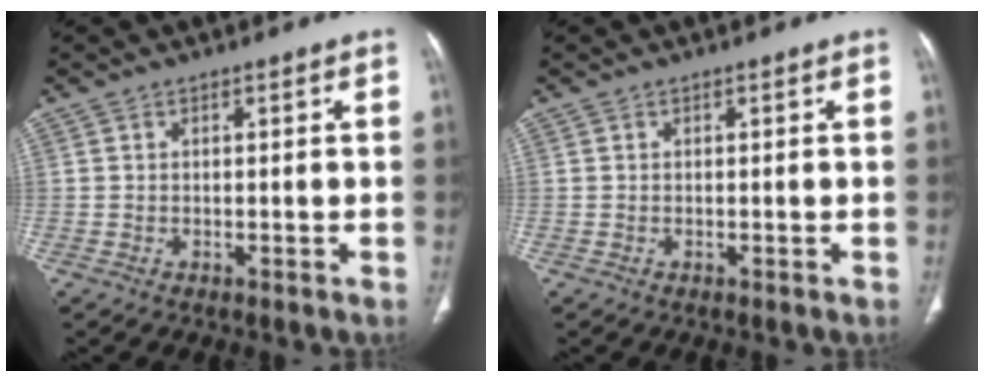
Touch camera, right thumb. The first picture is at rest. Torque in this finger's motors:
{"motor_torque": [-0.17, -0.46, 0.28, -0.09, 0.03]}